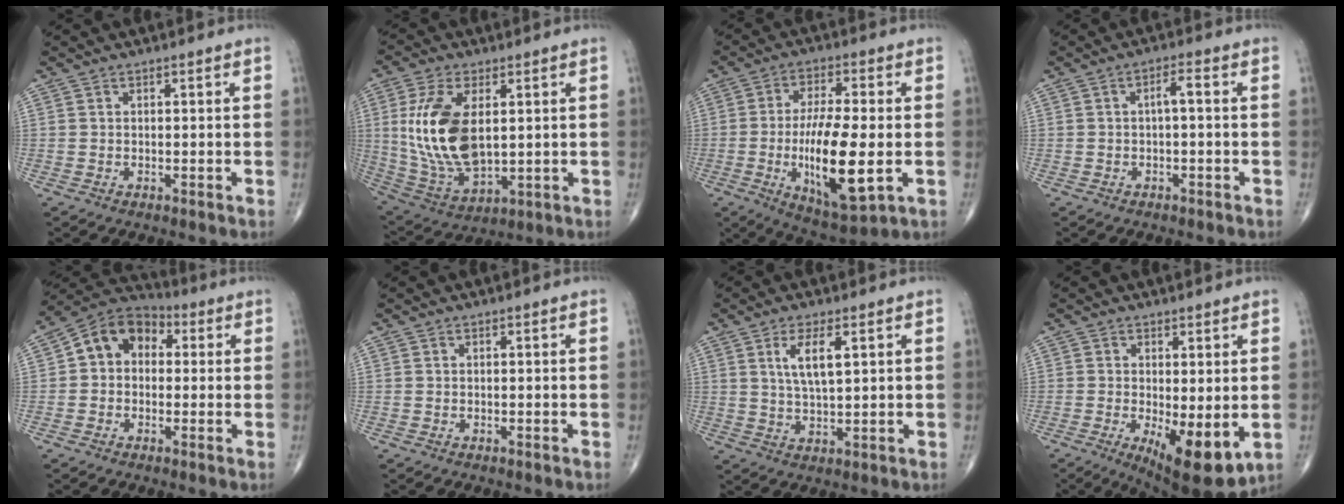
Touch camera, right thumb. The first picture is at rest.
{"total": 17.0, "force": [2.5, 8.9, 14.2], "torque": [-0.284, -0.018, 0.062]}
{"total": 16.6, "force": [-2.9, 5.3, 15.5], "torque": [-0.271, -0.008, -0.041]}
{"total": 2.3, "force": [-0.3, 0.6, 2.2], "torque": [-0.038, 0.014, -0.006]}
{"total": 10.0, "force": [1.2, 7.8, 6.2], "torque": [-0.077, 0.033, 0.002]}
{"total": 0.0}
{"total": 6.6, "force": [2.4, 2.1, 5.7], "torque": [-0.108, -0.014, 0.050]}
{"total": 10.4, "force": [-2.1, 3.8, 9.5], "torque": [-0.138, -0.026, -0.022]}